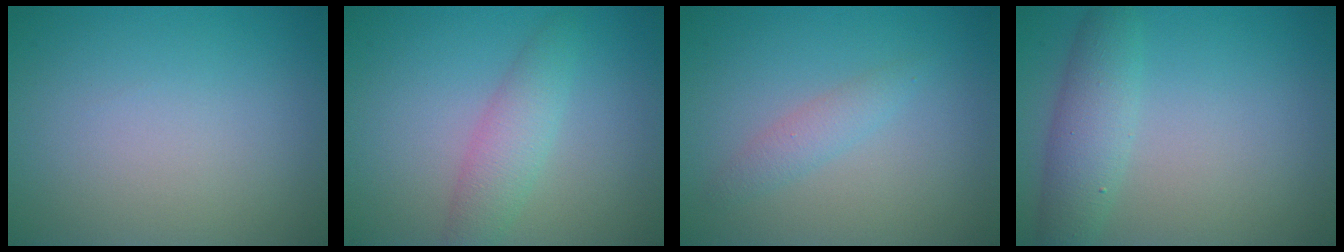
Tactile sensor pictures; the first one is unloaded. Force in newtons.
{"total": 2.9, "press": 2.9, "slide": 0.0}
{"total": 1.6, "press": 1.6, "slide": 0.0}
{"total": 3.4, "press": 3.4, "slide": 0.2}